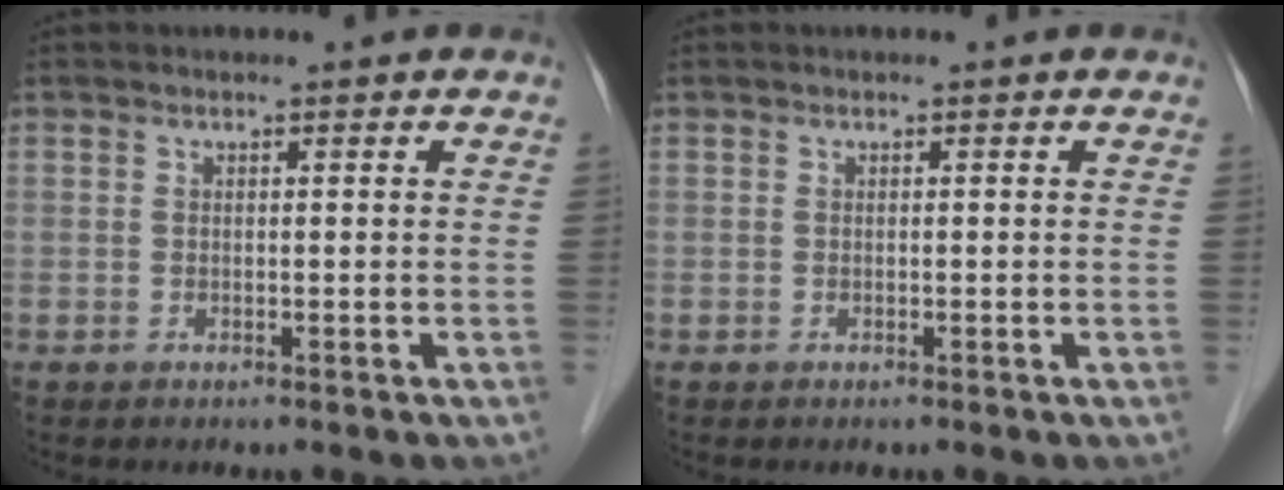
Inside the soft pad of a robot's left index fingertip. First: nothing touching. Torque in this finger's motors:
{"motor_torque": [-0.91, -0.87, 0.01, 0.00]}